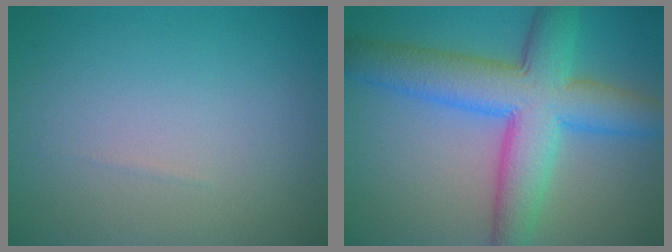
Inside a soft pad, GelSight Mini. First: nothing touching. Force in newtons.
{"total": 9.5, "press": 9.5, "slide": 0.2}